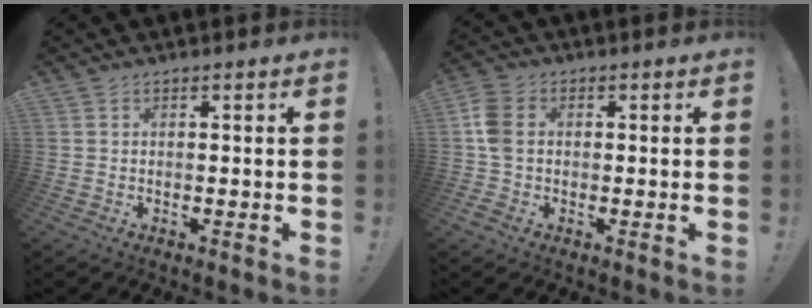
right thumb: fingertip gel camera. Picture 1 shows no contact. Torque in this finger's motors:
{"motor_torque": [0.52, 0.36, 0.95, -0.46, 0.32]}